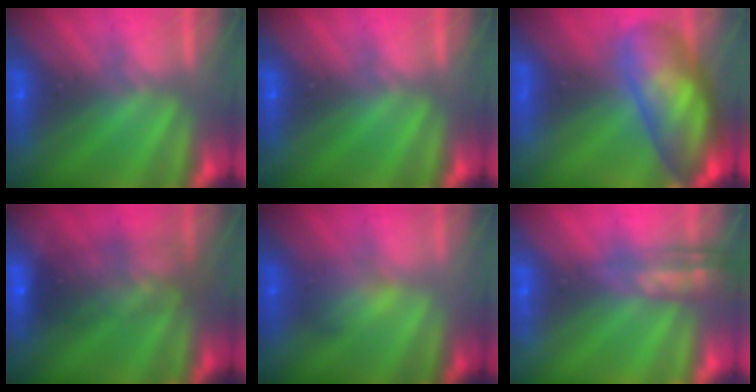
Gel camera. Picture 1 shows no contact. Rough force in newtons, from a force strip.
{"total": 0.0}
{"total": 9.9}
{"total": 7.0}
{"total": 2.1}
{"total": 2.9}